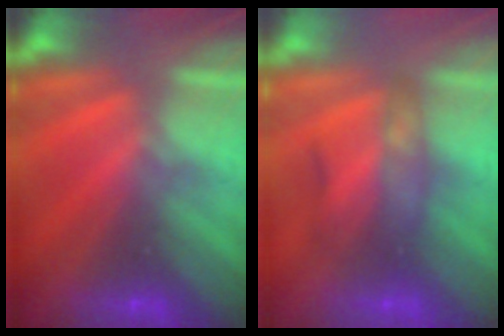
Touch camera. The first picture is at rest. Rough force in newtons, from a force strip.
{"total": 2.2}